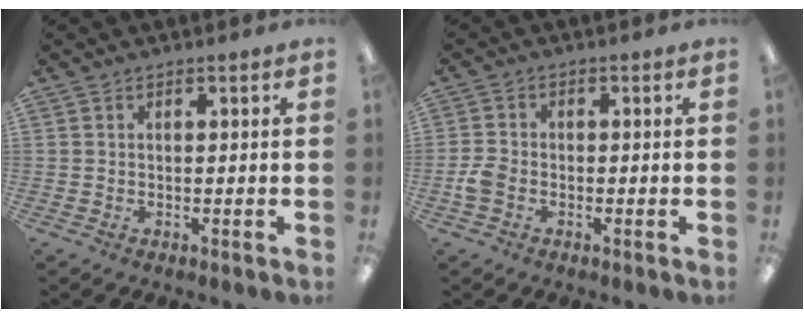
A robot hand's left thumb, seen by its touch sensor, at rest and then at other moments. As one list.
[{"total": 3.5, "force": [-1.3, 2.5, 2.0], "torque": [-0.040, 0.007, -0.025]}]